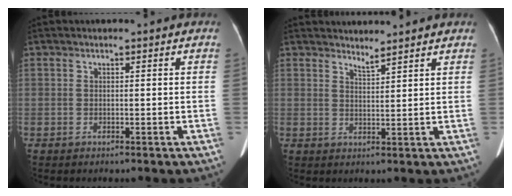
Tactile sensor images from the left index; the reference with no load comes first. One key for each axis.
{"total": 2.9, "fx": 2.8, "fy": 0.1, "fz": 0.5, "tx": -0.014, "ty": -0.014, "tz": 0.035}